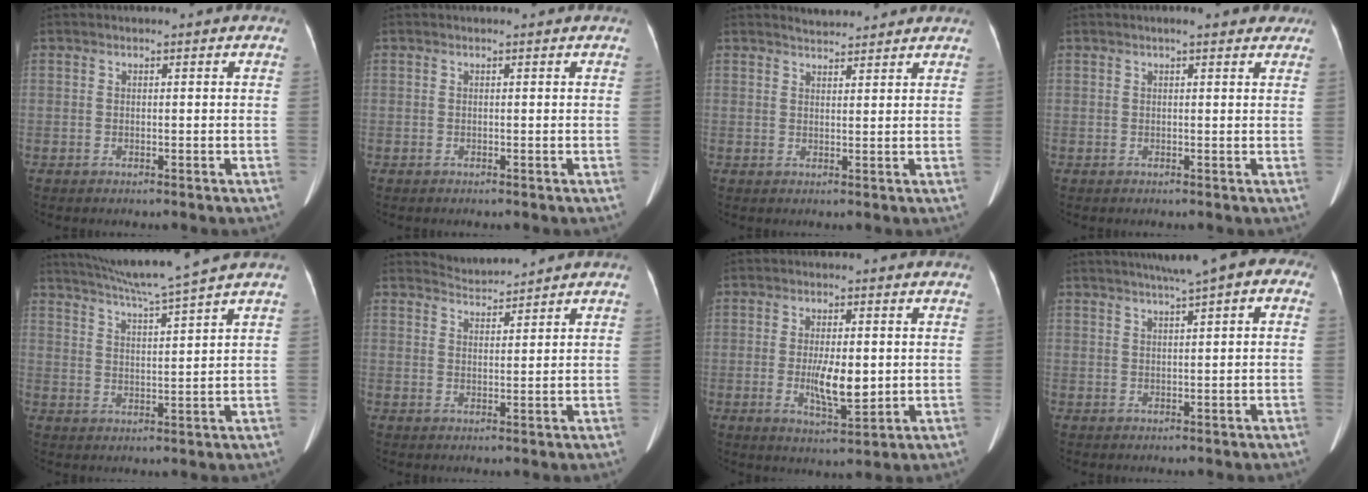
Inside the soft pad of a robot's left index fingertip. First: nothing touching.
{"total": 0.6, "force": [0.6, 0.1, 0.1], "torque": [-0.008, 0.010, 0.006]}
{"total": 3.9, "force": [3.8, 0.7, 0.6], "torque": [-0.014, 0.020, 0.055]}
{"total": 4.9, "force": [3.9, 1.2, 2.7], "torque": [-0.029, 0.016, 0.040]}
{"total": 10.2, "force": [8.9, -2.2, 4.6], "torque": [-0.082, -0.002, 0.146]}
{"total": 3.1, "force": [2.9, -0.6, -0.9], "torque": [0.007, 0.002, 0.061]}
{"total": 6.7, "force": [-0.5, 2.0, 6.4], "torque": [-0.120, -0.014, -0.006]}
{"total": 9.0, "force": [4.7, 1.8, 7.4], "torque": [-0.106, 0.036, 0.052]}